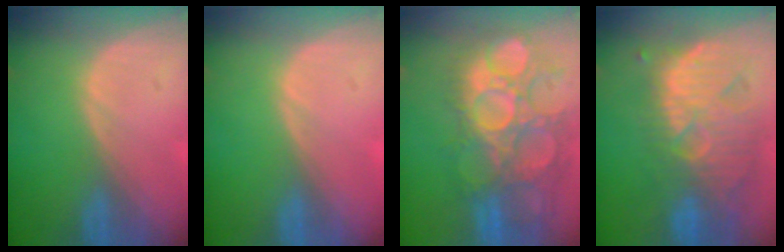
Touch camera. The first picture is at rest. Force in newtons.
{"total": 0.0}
{"total": 13.8, "press": 12.5, "slide": 5.8}
{"total": 12.4, "press": 11.1, "slide": 5.5}